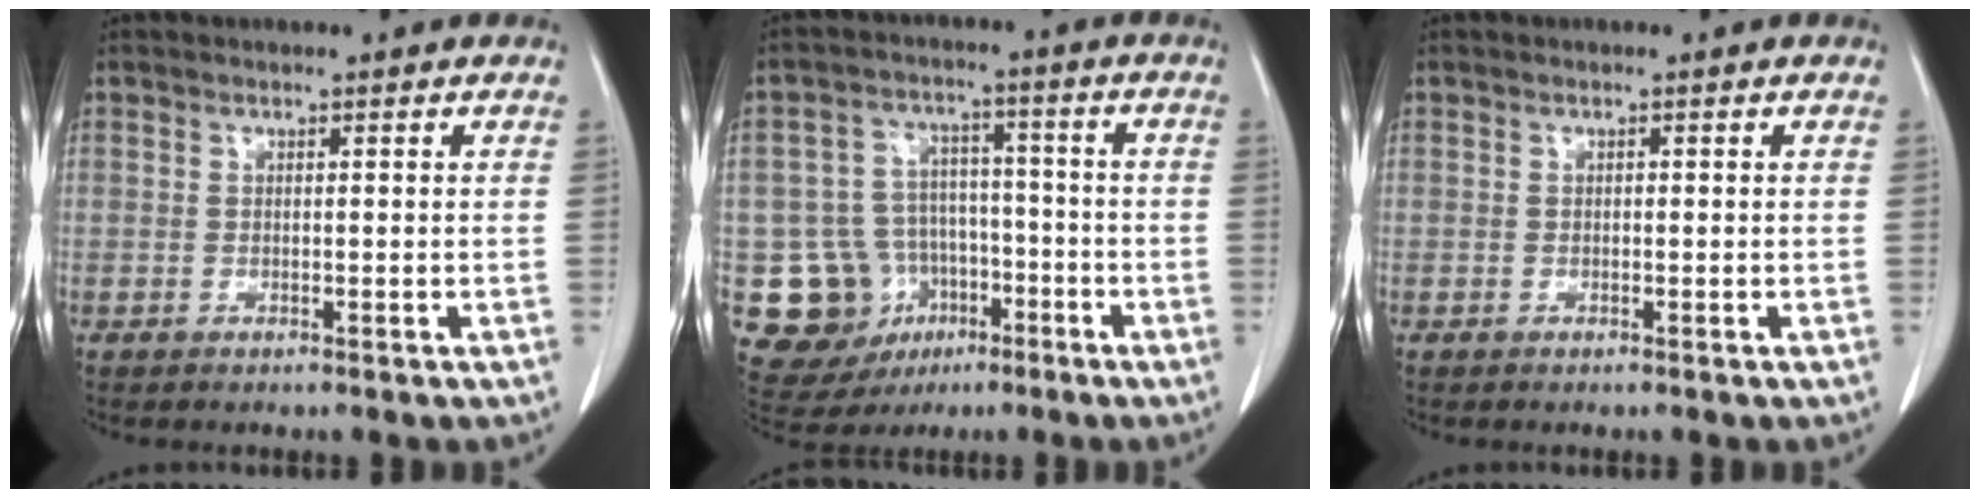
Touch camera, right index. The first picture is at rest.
{"total": 12.9, "force": [-4.7, 11.1, 4.5], "torque": [-0.088, 0.033, -0.057]}
{"total": 0.0}